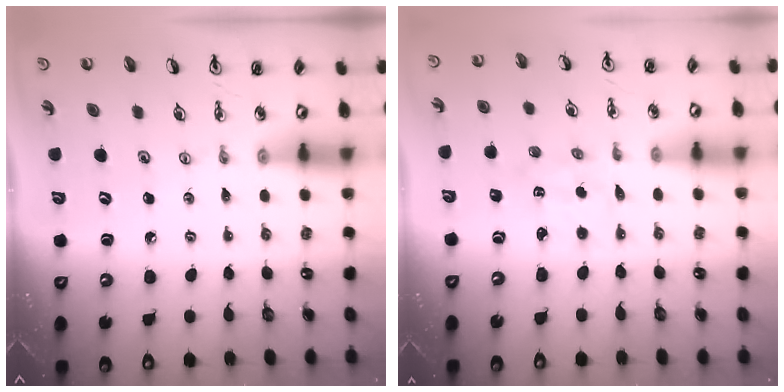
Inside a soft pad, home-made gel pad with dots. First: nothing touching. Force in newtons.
{"total": 2.1, "press": 2.1, "slide": 0.3}